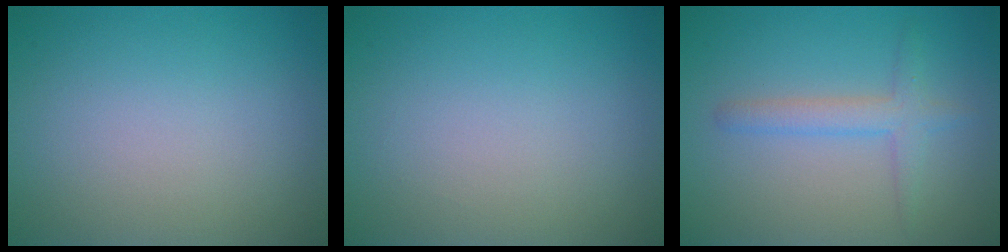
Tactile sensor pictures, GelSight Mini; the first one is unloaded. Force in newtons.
{"total": 0.0}
{"total": 2.3, "press": 2.3, "slide": 0.0}